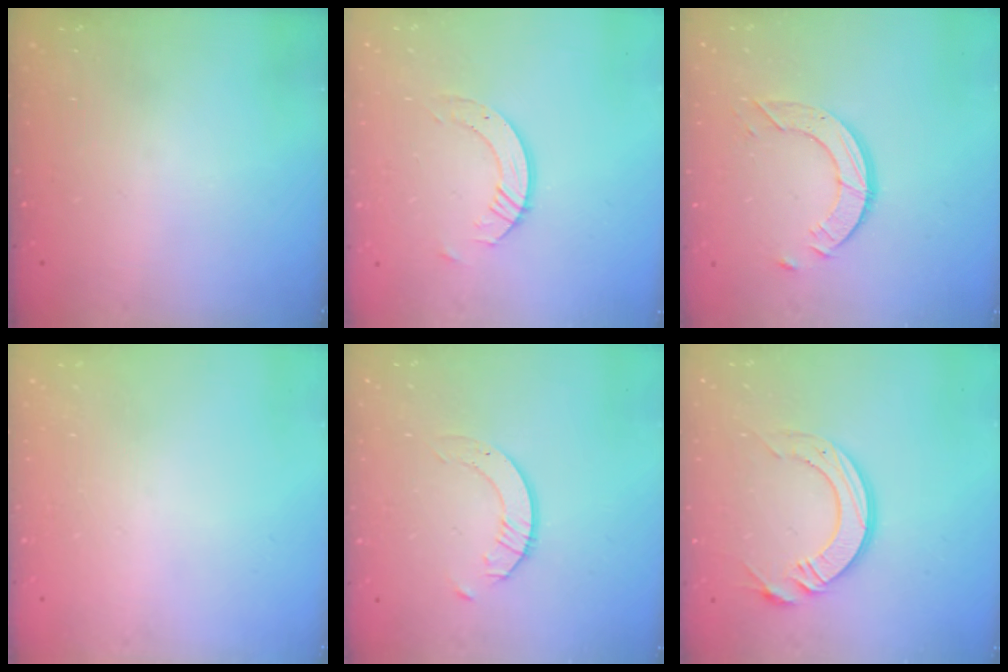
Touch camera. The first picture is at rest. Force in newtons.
{"total": 6.5, "press": 6.4, "slide": 0.7}
{"total": 6.9, "press": 6.9, "slide": 0.6}
{"total": 0.0}
{"total": 2.0, "press": 2.0, "slide": 0.2}
{"total": 12.8, "press": 12.7, "slide": 1.2}